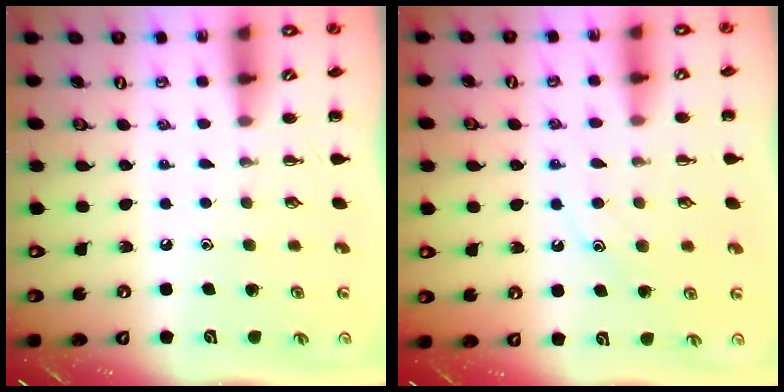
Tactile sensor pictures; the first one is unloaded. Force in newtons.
{"total": 10.6, "press": 10.5, "slide": 1.3}